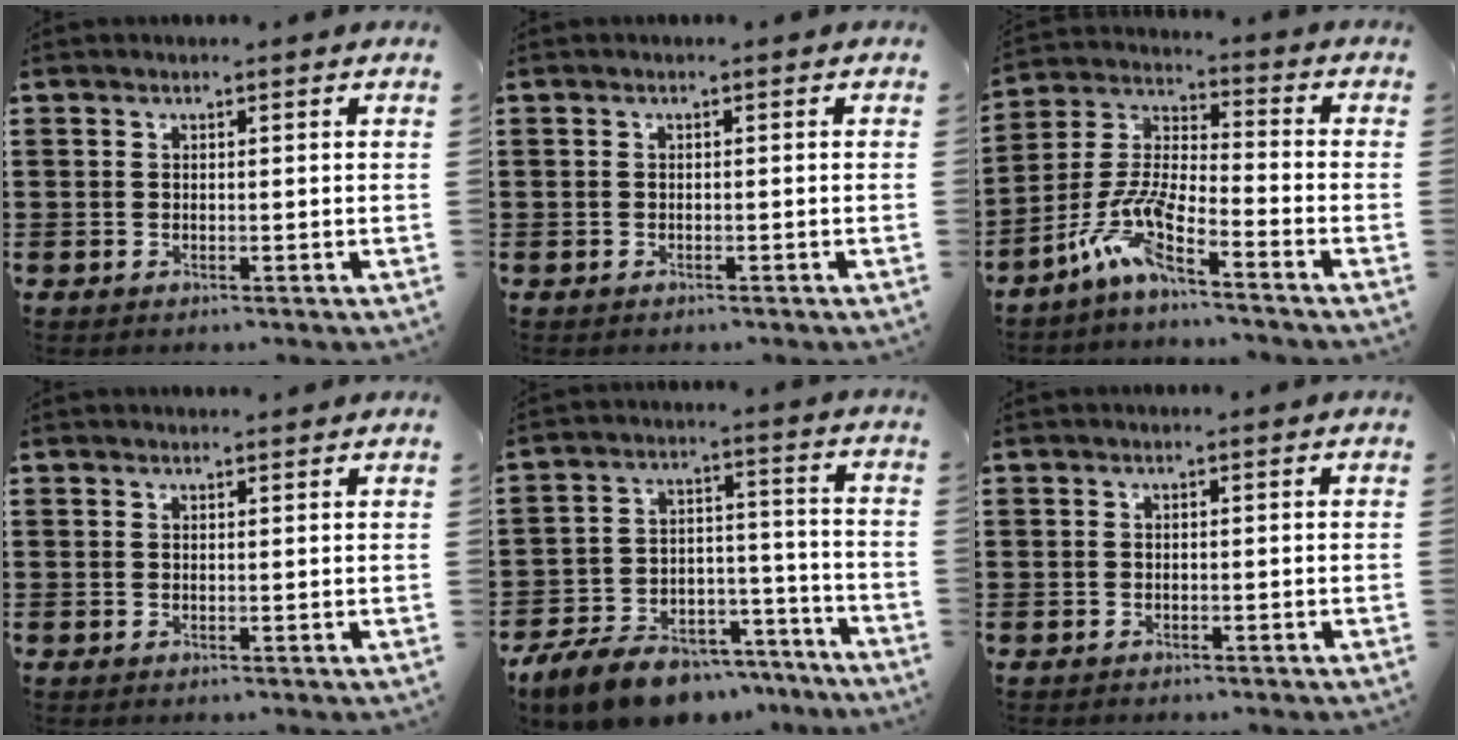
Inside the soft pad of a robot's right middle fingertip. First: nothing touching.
{"total": 0.5, "force": [-0.5, 0.3, 0.0], "torque": [0.000, 0.002, -0.011]}
{"total": 8.7, "force": [-6.6, 1.1, 5.6], "torque": [-0.138, -0.016, -0.136]}
{"total": 0.6, "force": [0.6, 0.2, 0.0], "torque": [0.005, -0.003, 0.010]}
{"total": 10.7, "force": [-9.5, 3.5, 3.5], "torque": [-0.062, 0.042, -0.180]}
{"total": 0.9, "force": [-0.6, 0.7, -0.1], "torque": [0.001, 0.003, -0.015]}